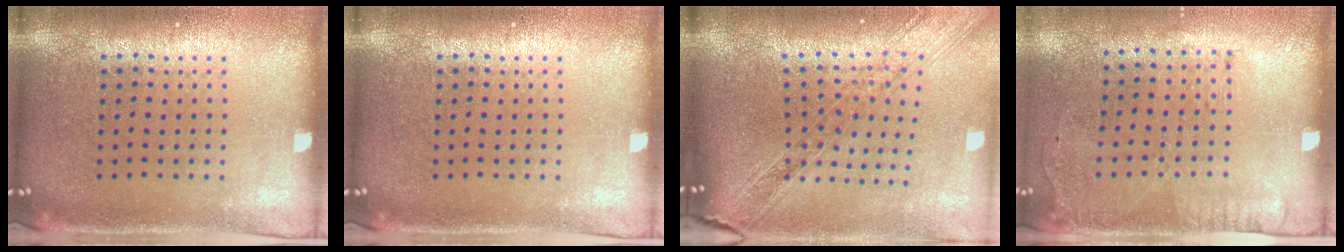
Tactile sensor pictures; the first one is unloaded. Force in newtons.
{"total": 0.0}
{"total": 1.9, "press": 1.7, "slide": 0.9}
{"total": 1.8, "press": 1.2, "slide": 1.3}